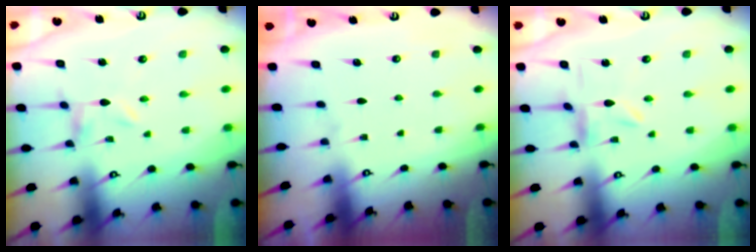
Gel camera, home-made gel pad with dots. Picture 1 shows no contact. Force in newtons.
{"total": 0.0}
{"total": 0.0}